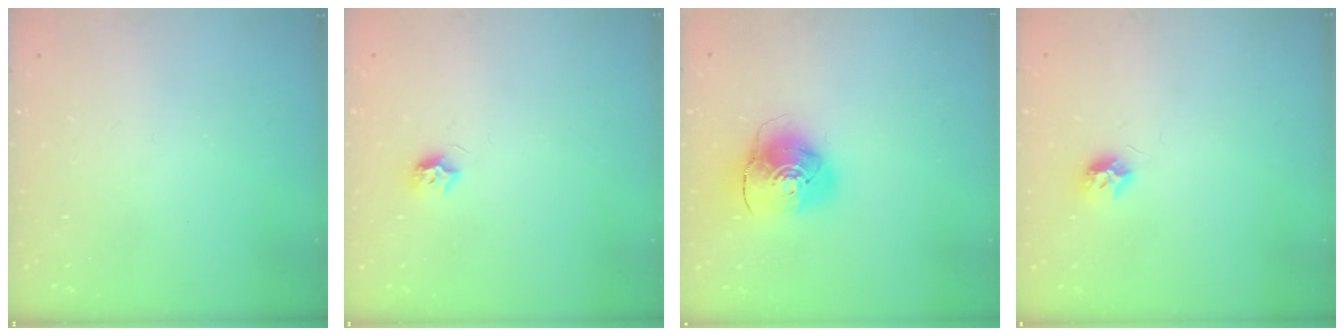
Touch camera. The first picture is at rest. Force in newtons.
{"total": 6.6, "press": 6.5, "slide": 0.6}
{"total": 9.9, "press": 9.8, "slide": 1.4}
{"total": 7.4, "press": 7.4, "slide": 0.2}